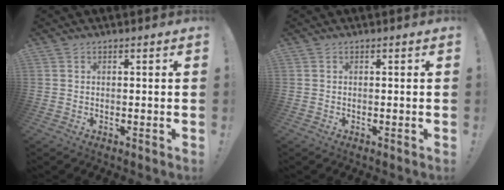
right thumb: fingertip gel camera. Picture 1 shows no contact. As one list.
[{"total": 0.0}]